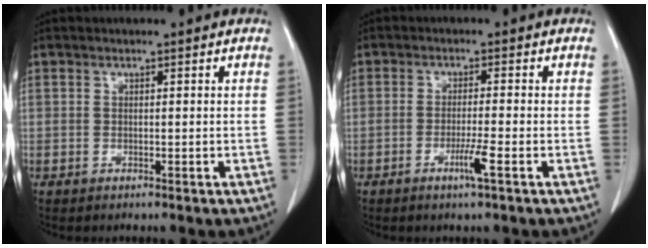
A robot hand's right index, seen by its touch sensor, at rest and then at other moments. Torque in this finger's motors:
{"motor_torque": [0.57, -0.07, 0.15, 0.04]}